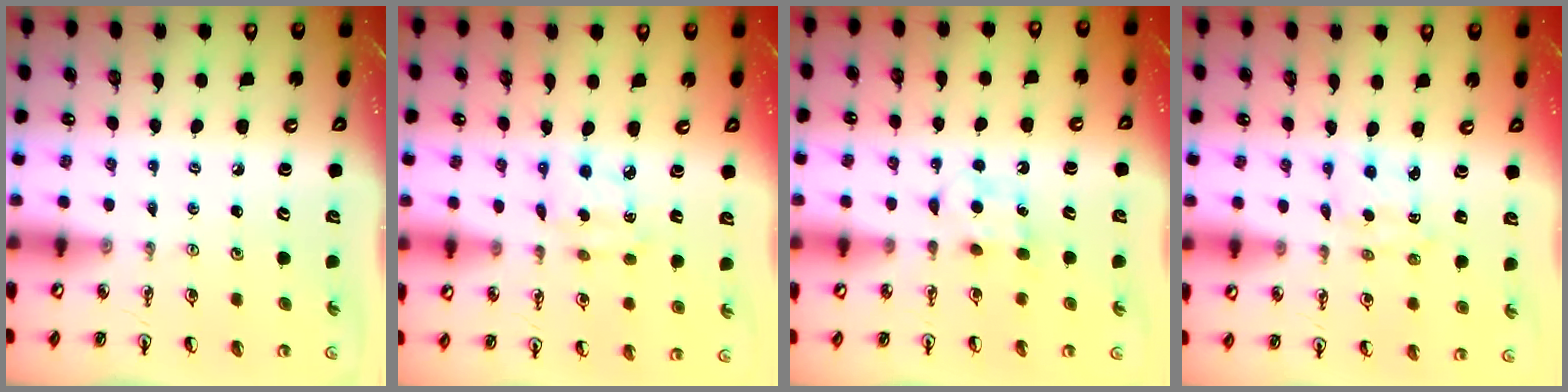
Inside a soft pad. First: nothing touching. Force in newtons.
{"total": 3.9, "press": 3.9, "slide": 0.1}
{"total": 5.0, "press": 5.0, "slide": 0.6}
{"total": 2.0, "press": 1.9, "slide": 0.5}